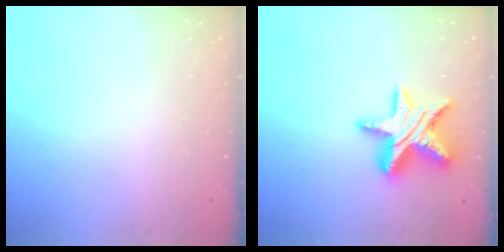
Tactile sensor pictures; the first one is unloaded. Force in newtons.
{"total": 15.4, "press": 15.3, "slide": 1.0}